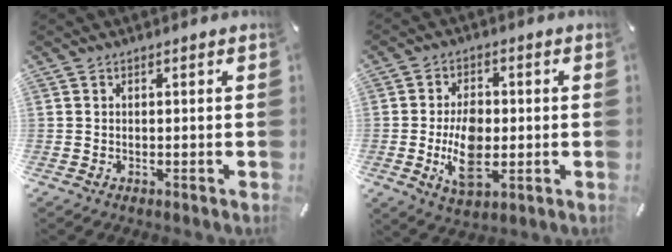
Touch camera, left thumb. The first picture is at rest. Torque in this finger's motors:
{"motor_torque": [0.40, 1.96, 0.83, -0.53, 0.46]}